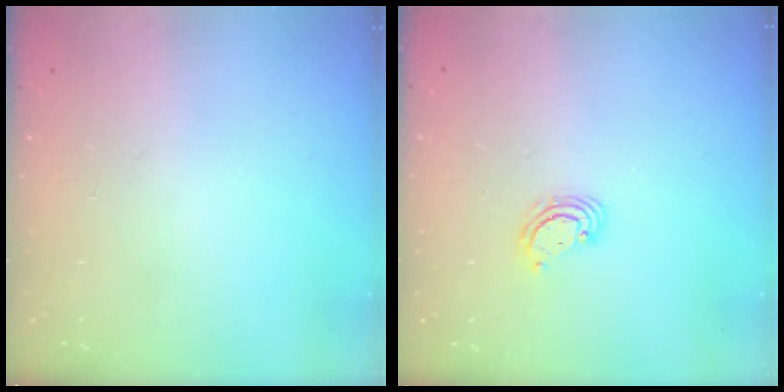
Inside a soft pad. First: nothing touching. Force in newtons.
{"total": 2.9, "press": 2.9, "slide": 0.3}